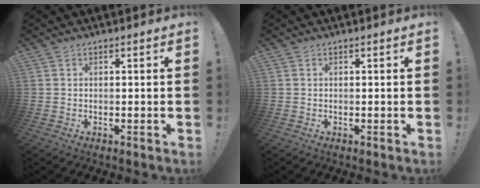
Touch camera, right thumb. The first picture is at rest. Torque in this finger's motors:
{"motor_torque": [-0.02, -0.14, 0.01, 0.24, 0.03]}